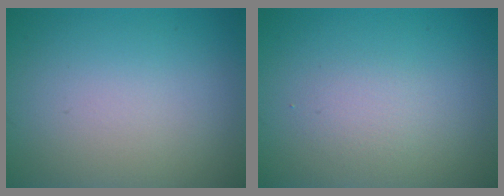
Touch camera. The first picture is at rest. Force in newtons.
{"total": 1.3, "press": 1.3, "slide": 0.1}